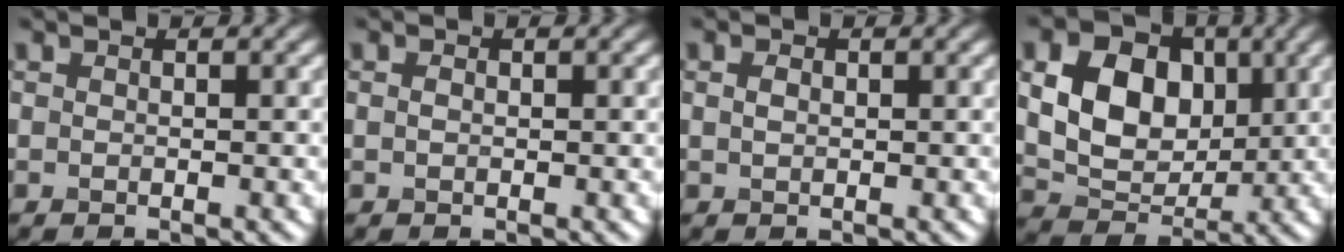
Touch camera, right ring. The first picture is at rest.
{"total": 0.6, "force": [0.1, 0.4, 0.4], "torque": [-0.009, 0.001, 0.001]}
{"total": 0.9, "force": [0.2, 0.6, 0.6], "torque": [-0.014, 0.002, 0.003]}
{"total": 7.9, "force": [1.5, 5.9, 5.1], "torque": [-0.097, 0.000, 0.025]}